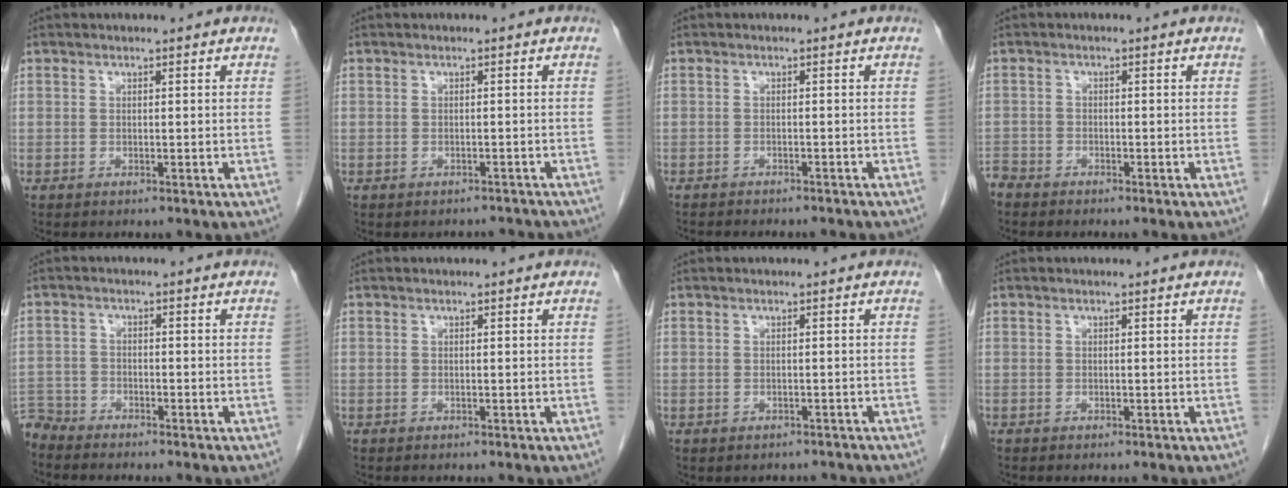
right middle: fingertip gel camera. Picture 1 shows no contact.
{"total": 2.3, "force": [-2.1, 1.0, -0.3], "torque": [0.007, 0.005, -0.028]}
{"total": 8.0, "force": [-7.2, 1.8, 2.9], "torque": [-0.035, -0.006, -0.089]}
{"total": 2.6, "force": [-2.5, 0.9, 0.1], "torque": [-0.005, -0.004, -0.048]}
{"total": 4.3, "force": [-4.2, 0.9, -0.3], "torque": [0.010, -0.010, -0.083]}
{"total": 0.0}
{"total": 2.2, "force": [-1.9, 1.1, 0.2], "torque": [-0.003, 0.002, -0.024]}
{"total": 0.0}